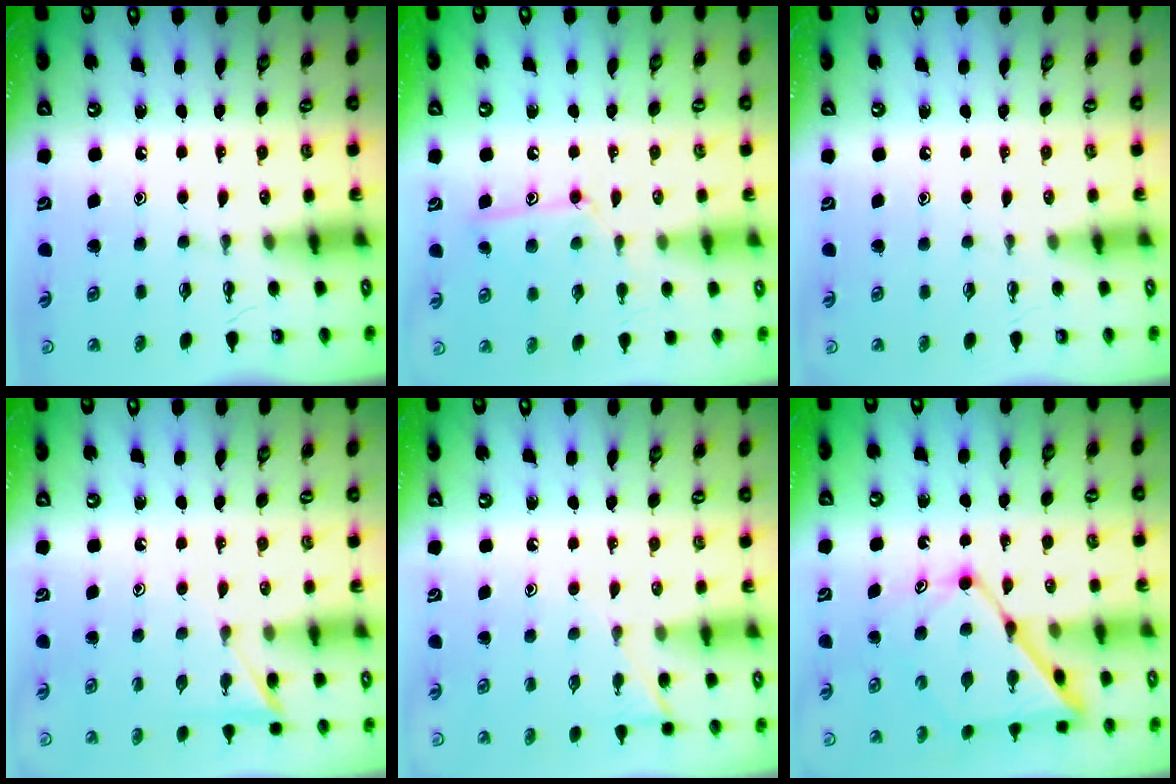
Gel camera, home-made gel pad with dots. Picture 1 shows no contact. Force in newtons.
{"total": 10.8, "press": 10.7, "slide": 0.7}
{"total": 0.0}
{"total": 5.4, "press": 5.3, "slide": 0.6}
{"total": 5.9, "press": 5.9, "slide": 0.6}
{"total": 14.1, "press": 14.1, "slide": 1.1}